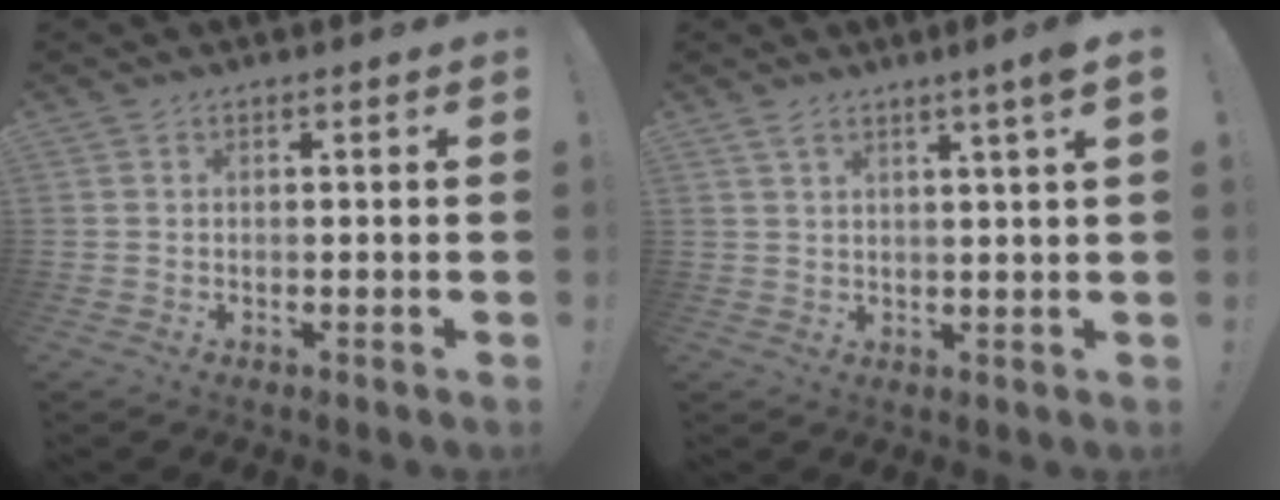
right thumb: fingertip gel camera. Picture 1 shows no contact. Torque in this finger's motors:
{"motor_torque": [-0.02, 0.02, 0.37, 0.41, 0.00]}